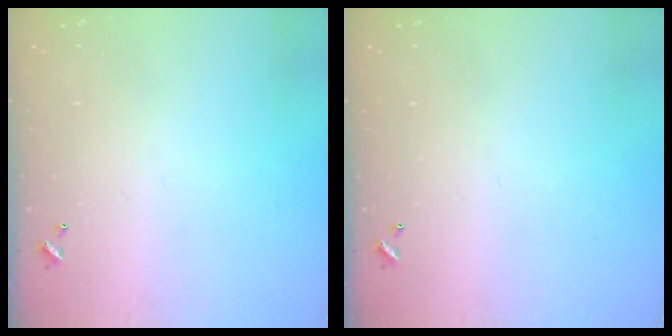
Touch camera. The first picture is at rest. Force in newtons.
{"total": 0.0}